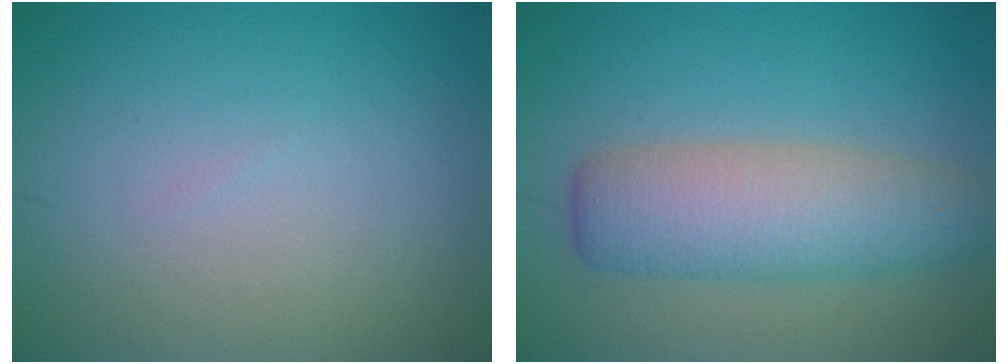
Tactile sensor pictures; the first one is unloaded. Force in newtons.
{"total": 6.2, "press": 6.2, "slide": 0.2}